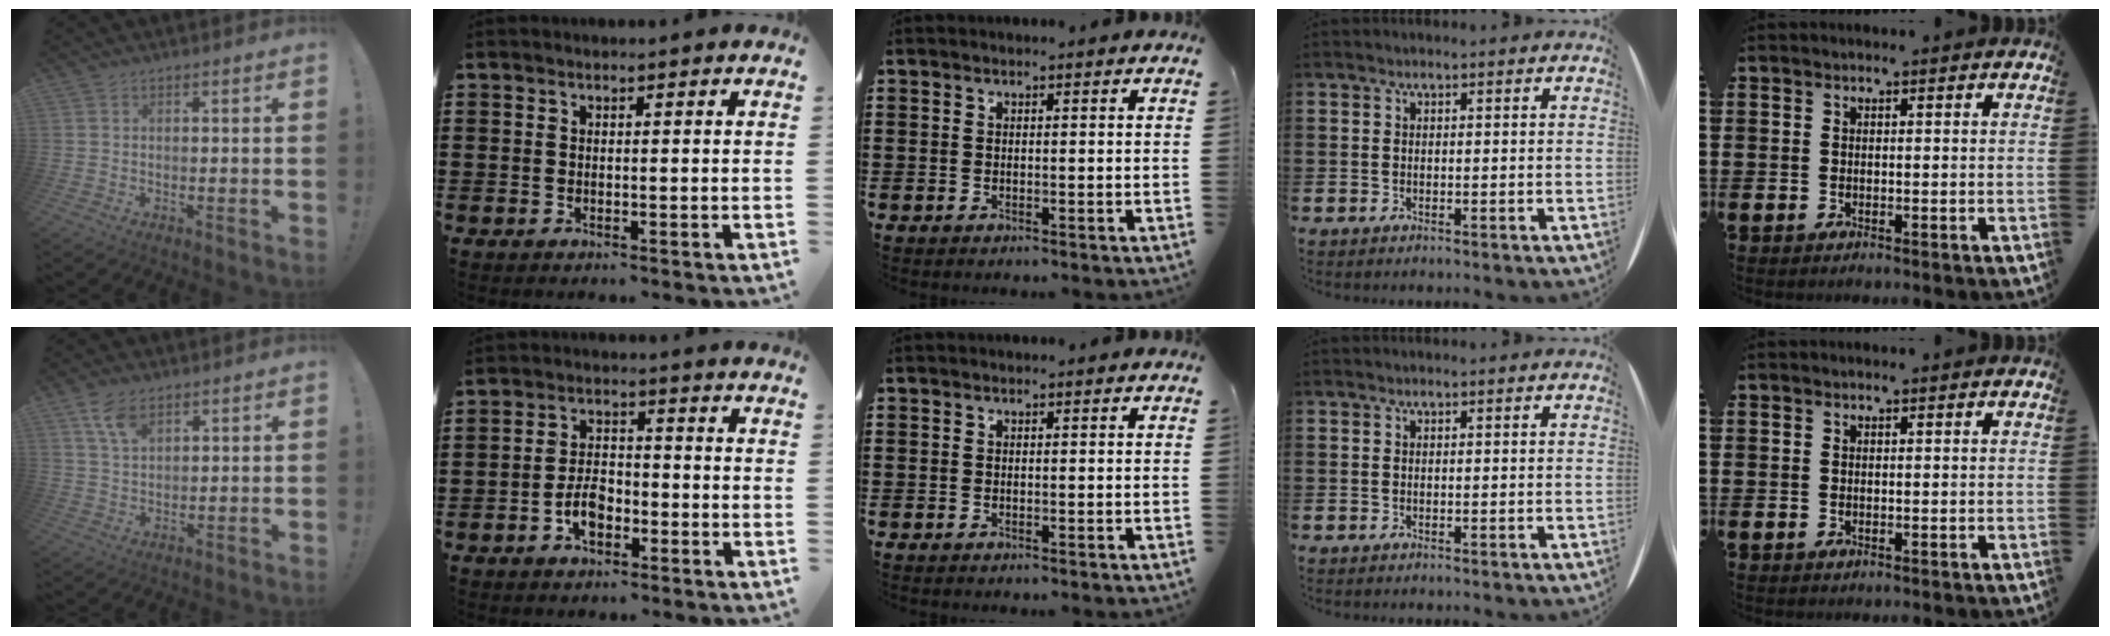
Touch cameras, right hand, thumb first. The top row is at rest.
{"thumb": {"total": 6.5, "force": [4.1, 3.2, 3.9], "torque": [-0.063, -0.020, 0.075]}, "index": {"total": 5.0, "force": [-2.2, 2.7, 3.5], "torque": [-0.074, 0.004, -0.044]}}